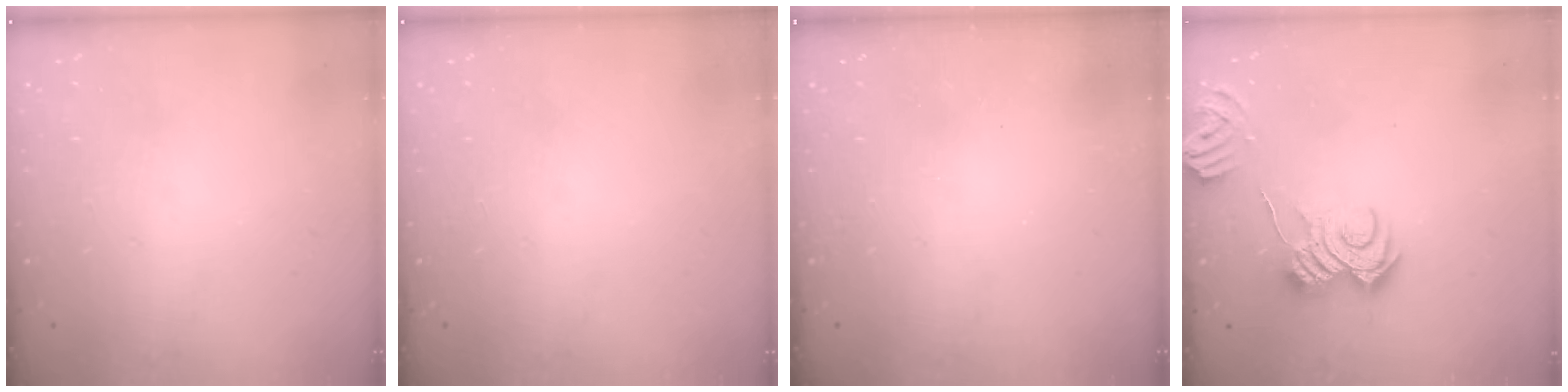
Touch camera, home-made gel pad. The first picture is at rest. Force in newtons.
{"total": 0.0}
{"total": 2.6, "press": 2.5, "slide": 0.9}
{"total": 9.0, "press": 9.0, "slide": 1.0}